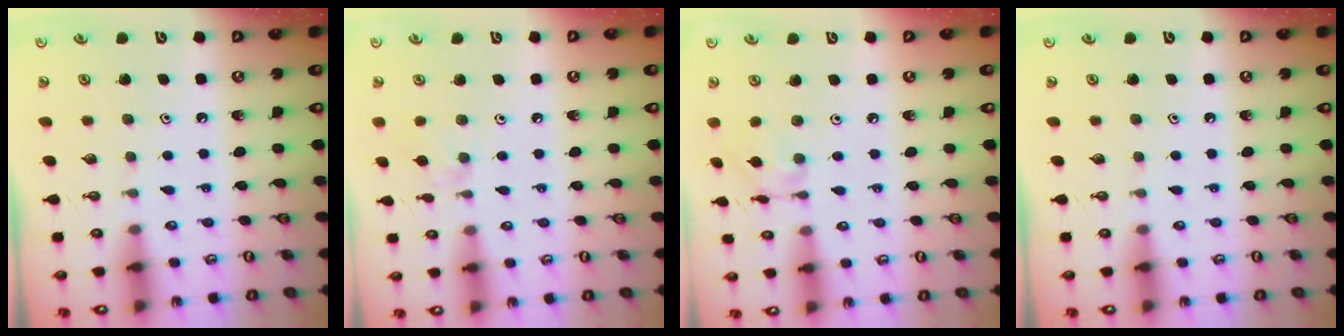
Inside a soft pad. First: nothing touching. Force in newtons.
{"total": 5.0, "press": 4.9, "slide": 0.8}
{"total": 3.6, "press": 3.6, "slide": 0.4}
{"total": 0.0}